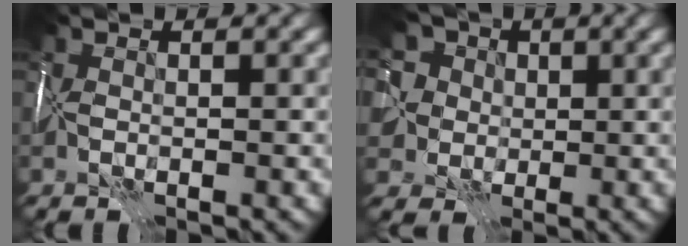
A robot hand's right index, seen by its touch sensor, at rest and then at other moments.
{"total": 10.0, "force": [4.0, 7.8, 4.8], "torque": [-0.077, 0.028, 0.025]}